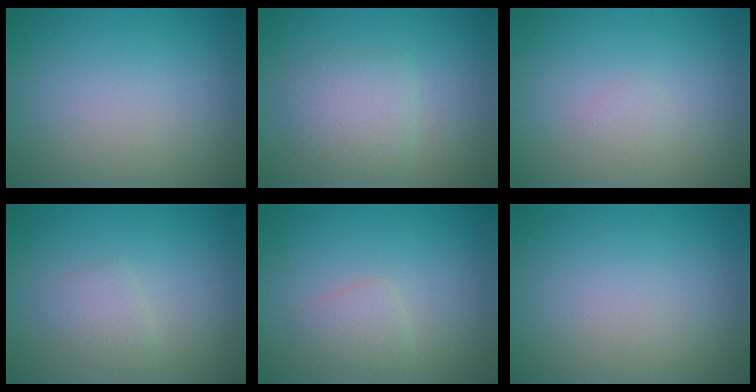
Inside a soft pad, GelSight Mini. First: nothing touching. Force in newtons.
{"total": 2.9, "press": 2.9, "slide": 0.1}
{"total": 0.5, "press": 0.5, "slide": 0.0}
{"total": 1.5, "press": 1.5, "slide": 0.0}
{"total": 1.5, "press": 1.5, "slide": 0.1}
{"total": 0.0}